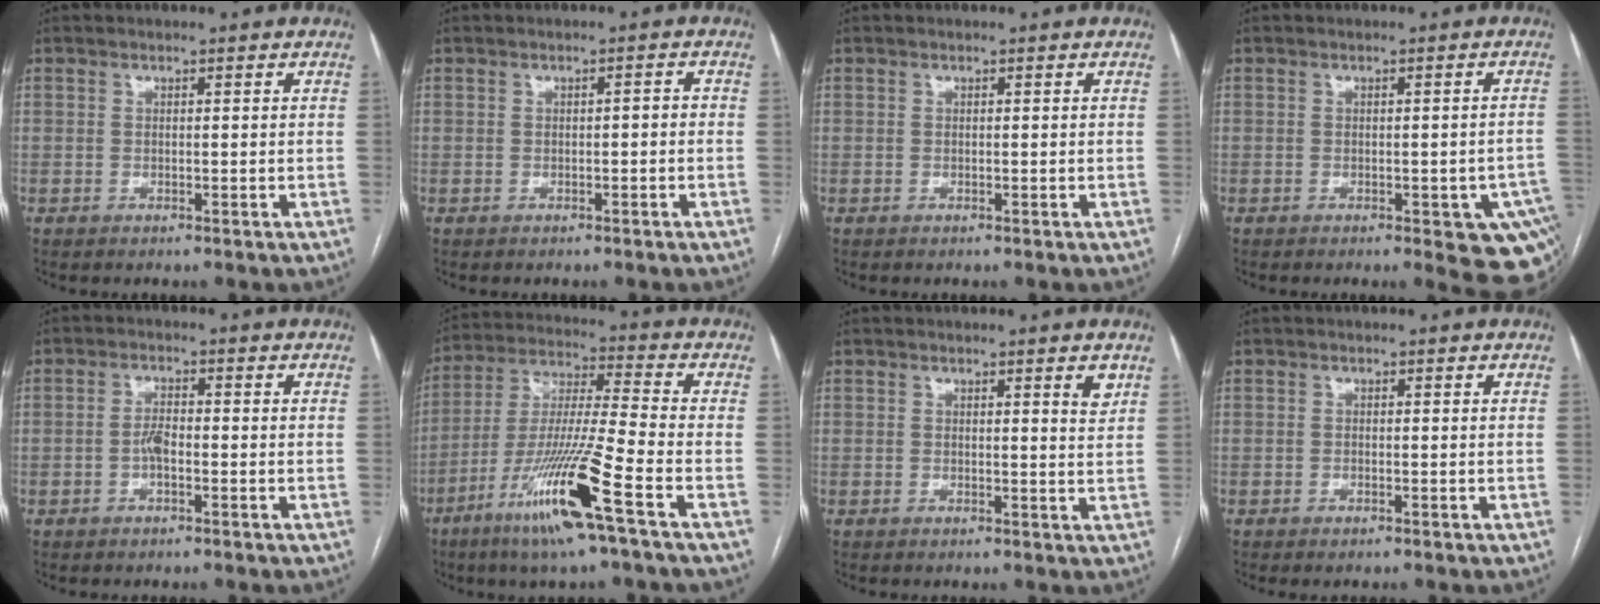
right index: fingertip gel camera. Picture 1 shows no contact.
{"total": 1.1, "force": [-0.3, 0.4, 1.0], "torque": [-0.014, 0.004, -0.004]}
{"total": 0.0}
{"total": 10.2, "force": [-5.3, 3.2, 8.2], "torque": [-0.049, 0.002, -0.058]}
{"total": 2.5, "force": [-0.8, 0.8, 2.2], "torque": [-0.043, 0.003, -0.015]}
{"total": 15.6, "force": [-7.9, -0.8, 13.4], "torque": [-0.273, -0.028, -0.150]}
{"total": 2.2, "force": [1.3, 0.1, 1.7], "torque": [-0.022, -0.007, 0.014]}
{"total": 0.7, "force": [-0.5, 0.1, 0.5], "torque": [-0.012, -0.005, -0.003]}